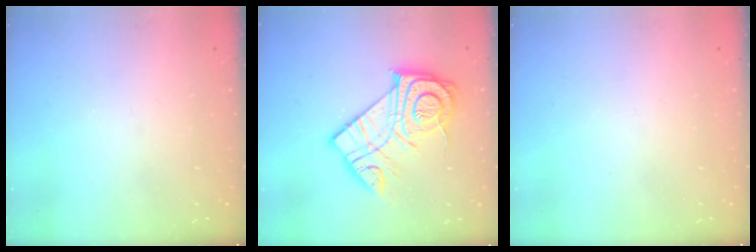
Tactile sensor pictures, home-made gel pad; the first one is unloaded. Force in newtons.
{"total": 19.1, "press": 19.1, "slide": 1.3}
{"total": 1.6, "press": 1.6, "slide": 0.1}